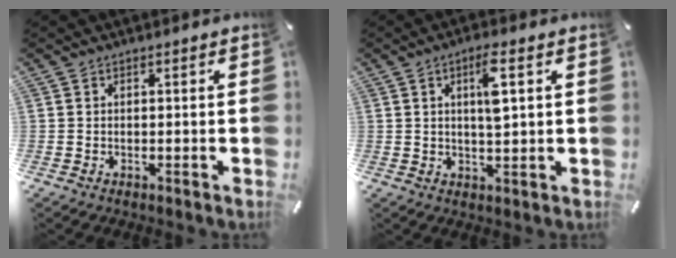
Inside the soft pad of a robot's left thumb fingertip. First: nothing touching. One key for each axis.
{"total": 6.4, "fx": 1.9, "fy": 1.4, "fz": 5.9, "tx": -0.103, "ty": -0.003, "tz": 0.026}